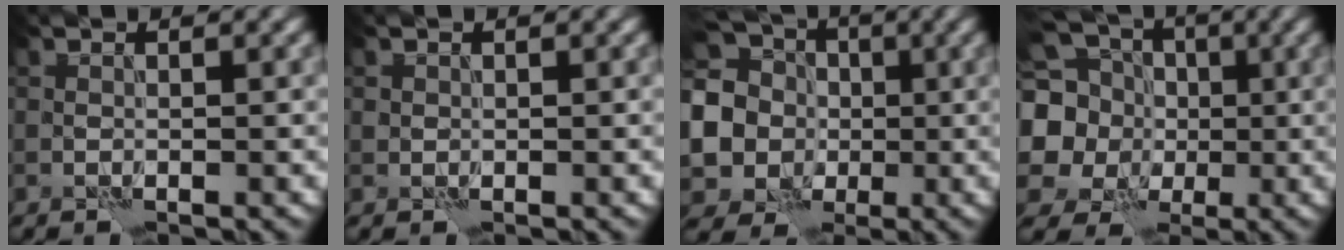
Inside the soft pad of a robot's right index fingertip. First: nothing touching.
{"total": 0.5, "force": [0.2, 0.5, 0.0], "torque": [0.005, -0.001, 0.003]}
{"total": 11.3, "force": [-0.3, 10.3, 4.7], "torque": [-0.127, 0.010, -0.031]}
{"total": 14.6, "force": [2.3, 12.9, 6.5], "torque": [-0.190, 0.026, 0.009]}